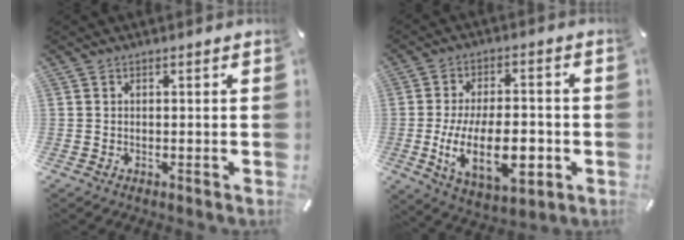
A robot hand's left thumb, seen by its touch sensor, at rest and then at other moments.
{"total": 18.6, "force": [-4.2, 9.5, 15.4], "torque": [-0.273, -0.005, -0.062]}